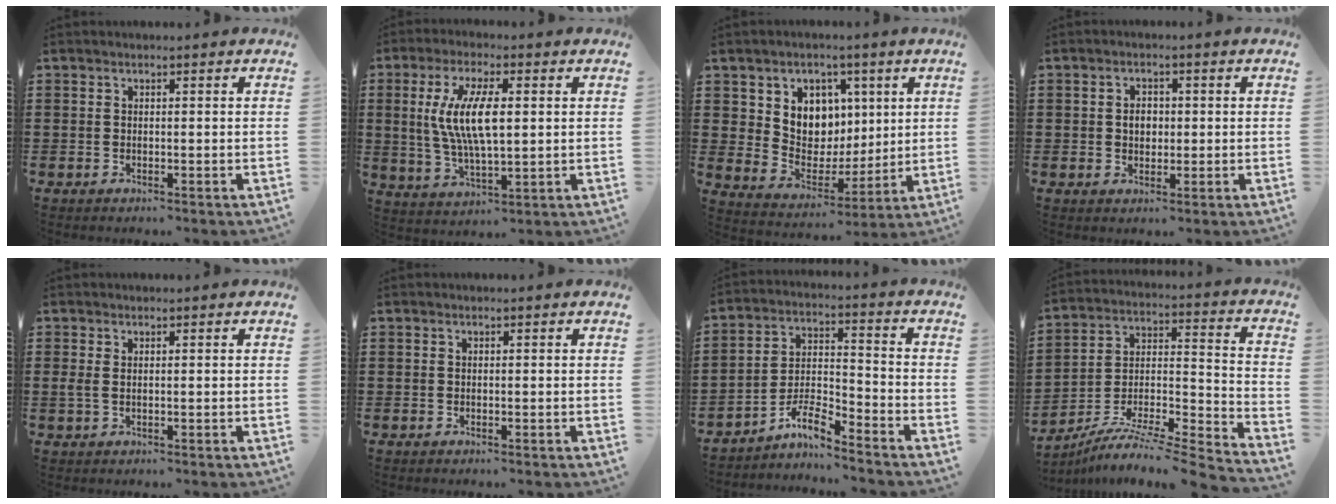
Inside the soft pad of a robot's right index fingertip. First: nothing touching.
{"total": 10.0, "force": [1.5, 3.4, 9.3], "torque": [-0.199, 0.002, 0.020]}
{"total": 7.3, "force": [3.1, 6.5, 1.2], "torque": [-0.045, -0.034, 0.056]}
{"total": 2.5, "force": [0.1, 1.8, 1.8], "torque": [-0.030, 0.003, -0.002]}
{"total": 1.1, "force": [0.4, 0.5, 0.9], "torque": [-0.021, 0.003, 0.007]}
{"total": 0.0}
{"total": 6.3, "force": [-5.6, 0.9, 2.8], "torque": [-0.069, -0.004, -0.112]}
{"total": 7.2, "force": [-6.4, 0.2, 3.3], "torque": [-0.049, -0.002, -0.129]}